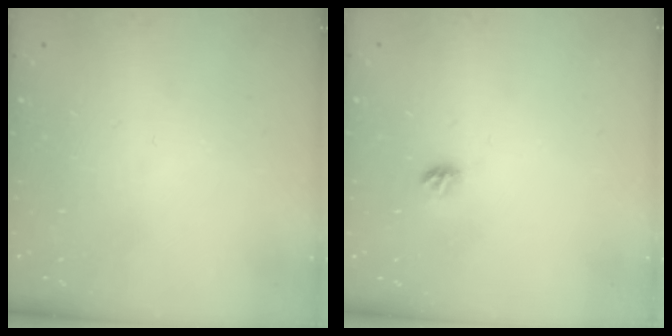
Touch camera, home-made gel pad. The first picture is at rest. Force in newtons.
{"total": 5.4, "press": 5.4, "slide": 0.5}